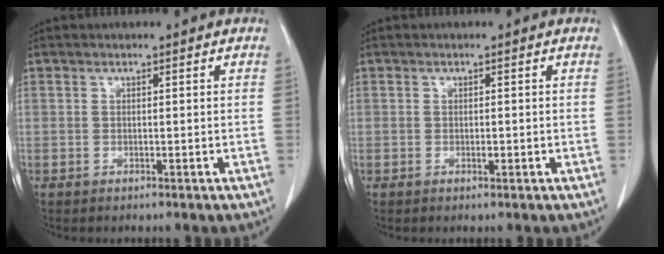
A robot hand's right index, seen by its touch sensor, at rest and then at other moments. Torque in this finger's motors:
{"motor_torque": [-0.20, 0.18, -0.10, 0.02]}